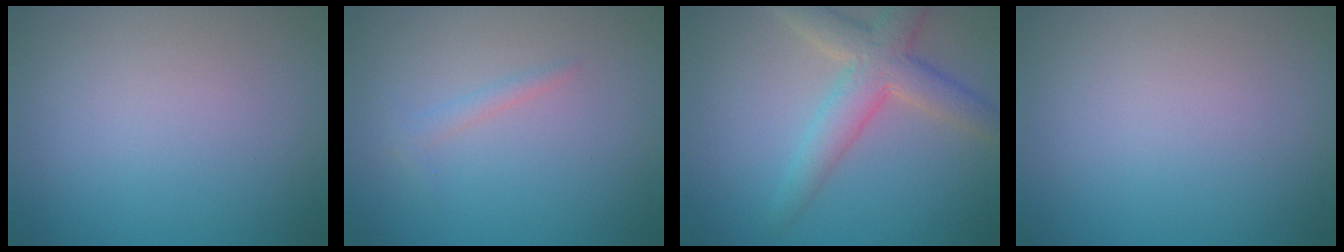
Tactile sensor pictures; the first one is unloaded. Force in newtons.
{"total": 1.0, "press": 1.0, "slide": 0.1}
{"total": 4.6, "press": 4.6, "slide": 0.2}
{"total": 0.0}